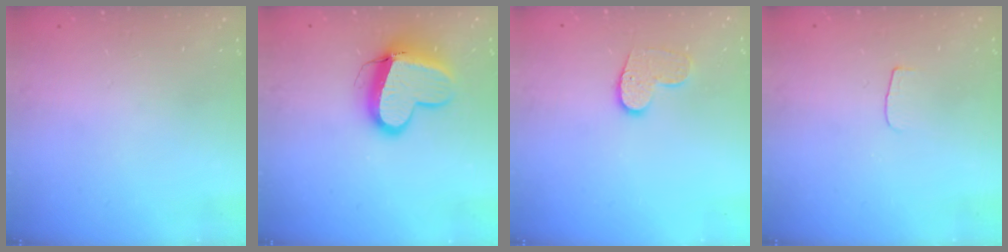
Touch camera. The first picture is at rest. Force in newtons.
{"total": 12.4, "press": 12.3, "slide": 1.7}
{"total": 8.2, "press": 8.2, "slide": 0.2}
{"total": 3.0, "press": 3.0, "slide": 0.3}